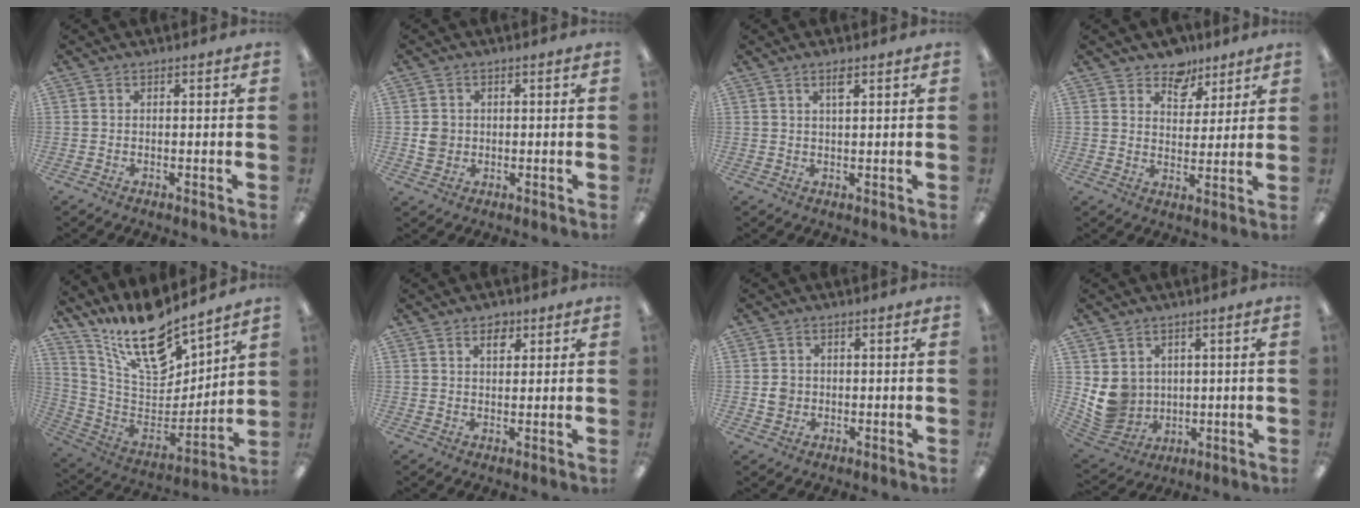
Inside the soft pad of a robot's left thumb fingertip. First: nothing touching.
{"total": 3.6, "force": [0.1, 3.4, 1.2], "torque": [-0.008, 0.000, 0.000]}
{"total": 2.8, "force": [1.8, 0.8, 2.0], "torque": [-0.038, 0.001, 0.029]}
{"total": 8.0, "force": [6.2, 4.8, 1.2], "torque": [-0.016, -0.043, 0.113]}
{"total": 19.2, "force": [14.8, 6.9, 10.1], "torque": [-0.184, -0.110, 0.261]}
{"total": 3.7, "force": [2.4, 2.1, 1.9], "torque": [-0.011, -0.010, 0.038]}
{"total": 3.0, "force": [0.0, 2.8, 1.0], "torque": [-0.013, 0.001, -0.003]}
{"total": 8.3, "force": [1.4, 7.9, 2.2], "torque": [-0.066, -0.009, 0.038]}